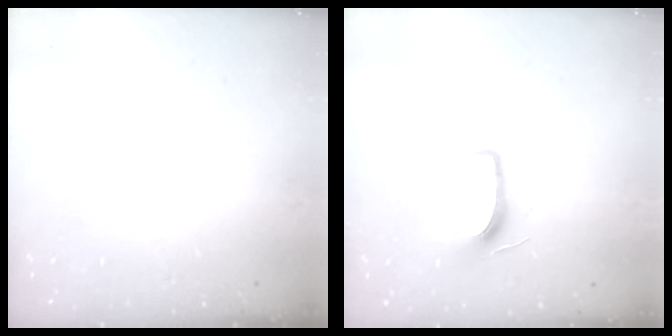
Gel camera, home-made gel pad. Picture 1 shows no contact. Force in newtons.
{"total": 8.0, "press": 7.9, "slide": 1.0}